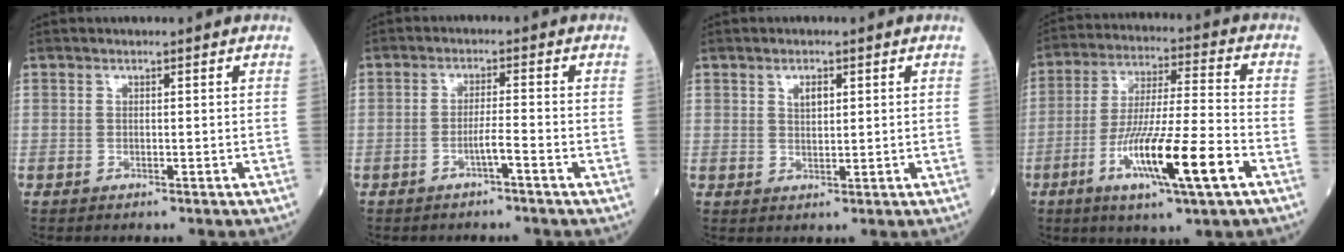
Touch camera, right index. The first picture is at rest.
{"total": 2.6, "force": [-1.5, -0.3, 2.1], "torque": [-0.033, 0.001, -0.029]}
{"total": 2.2, "force": [1.0, 1.0, 1.7], "torque": [-0.029, 0.000, 0.020]}
{"total": 14.9, "force": [-6.0, 0.7, 13.6], "torque": [-0.253, -0.017, -0.103]}